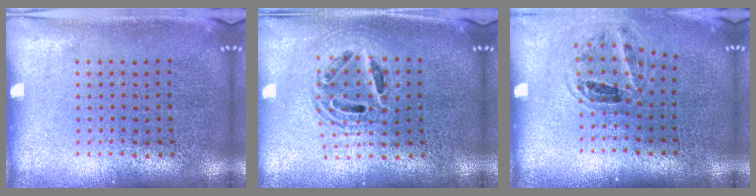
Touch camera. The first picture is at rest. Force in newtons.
{"total": 1.7, "press": 1.5, "slide": 1.0}
{"total": 1.1, "press": 1.0, "slide": 0.3}